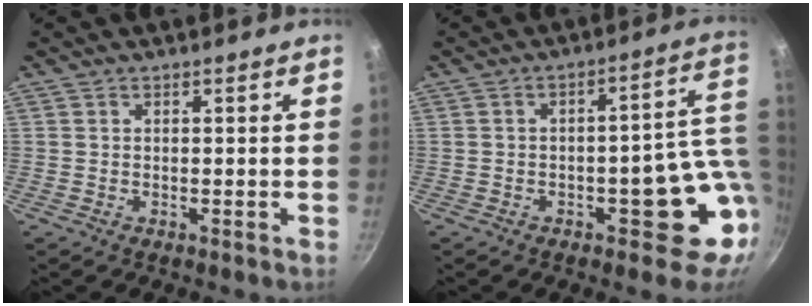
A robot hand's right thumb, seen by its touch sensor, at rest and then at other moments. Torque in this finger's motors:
{"motor_torque": [2.04, 1.53, 1.19, -0.61, 0.19]}